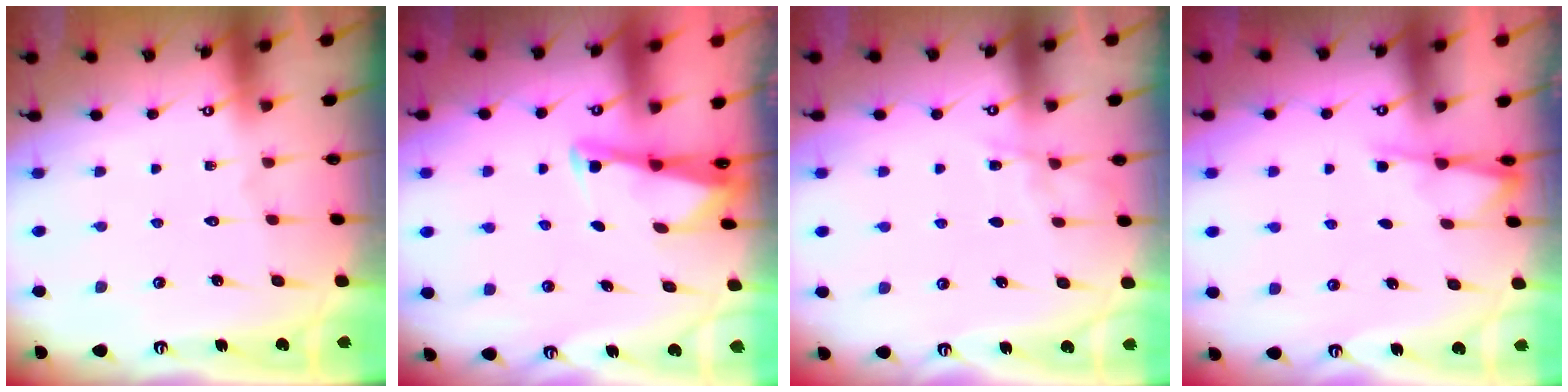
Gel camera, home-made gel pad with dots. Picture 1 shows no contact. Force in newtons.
{"total": 2.5, "press": 2.5, "slide": 0.1}
{"total": 3.9, "press": 3.9, "slide": 0.5}
{"total": 2.7, "press": 2.7, "slide": 0.5}